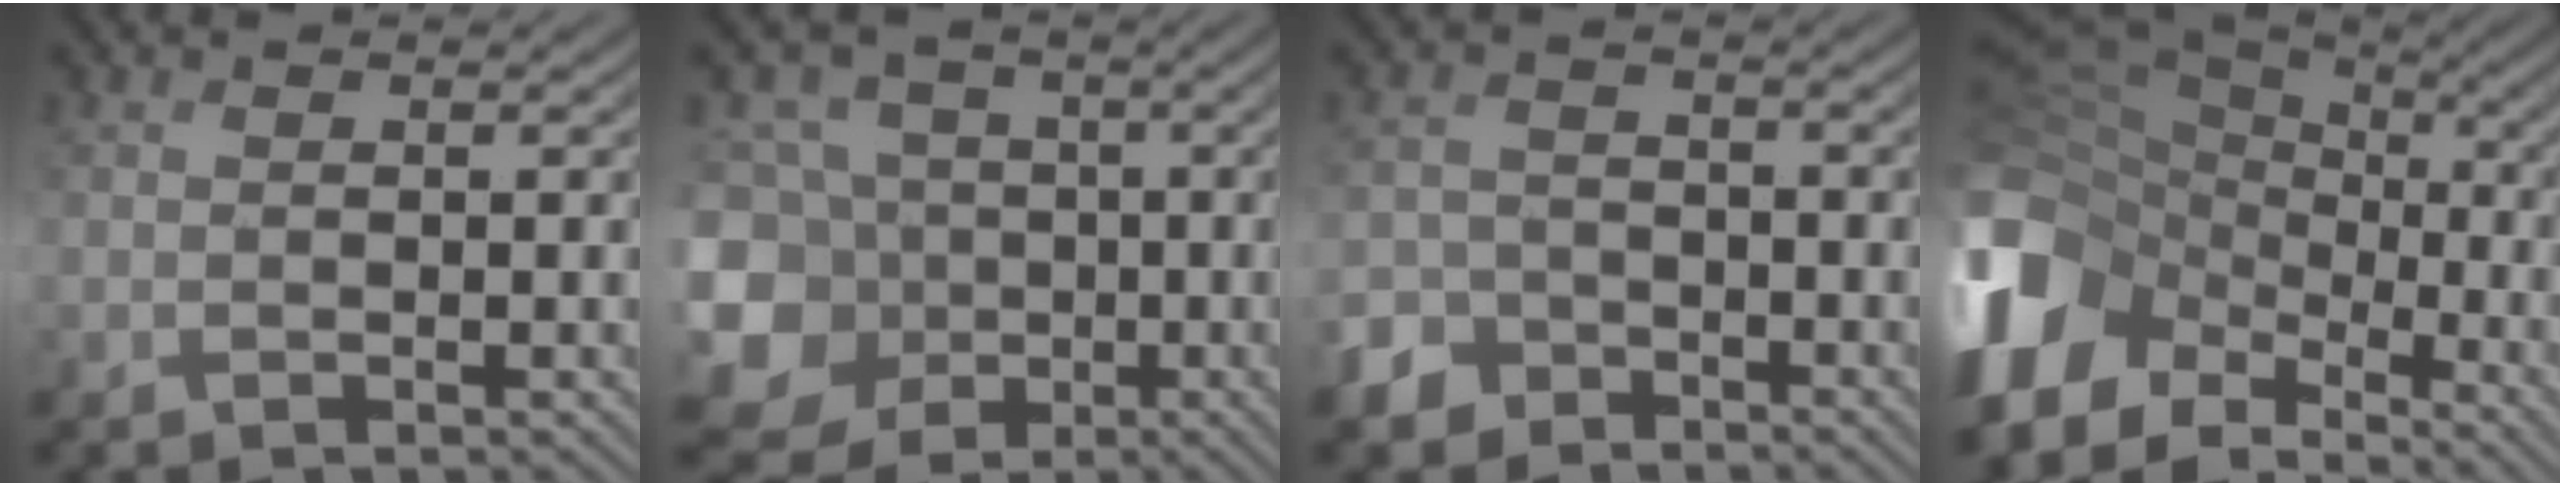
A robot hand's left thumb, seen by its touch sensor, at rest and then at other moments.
{"total": 15.6, "force": [-2.7, 14.1, 6.1], "torque": [-0.237, 0.014, -0.058]}
{"total": 4.5, "force": [-3.3, 2.8, 1.1], "torque": [-0.031, -0.004, -0.072]}
{"total": 15.9, "force": [-6.0, 11.6, 9.0], "torque": [-0.264, -0.019, -0.110]}